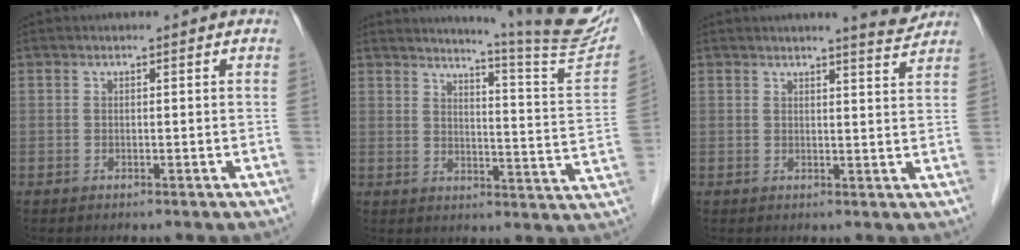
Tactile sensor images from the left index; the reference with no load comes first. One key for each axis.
{"total": 16.5, "fx": 15.1, "fy": -1.4, "fz": 6.5, "tx": -0.094, "ty": -0.089, "tz": 0.175}
{"total": 3.6, "fx": 3.5, "fy": -0.4, "fz": 0.9, "tx": -0.020, "ty": -0.019, "tz": 0.039}